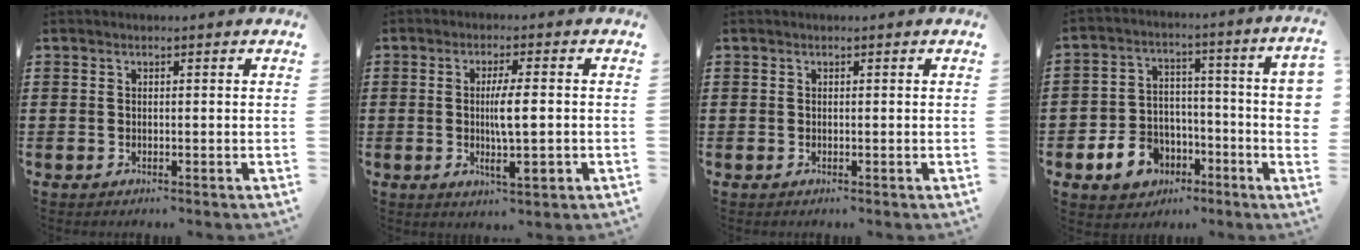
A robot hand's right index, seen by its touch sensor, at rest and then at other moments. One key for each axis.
{"total": 6.4, "fx": -0.5, "fy": 1.2, "fz": 6.2, "tx": -0.108, "ty": -0.007, "tz": -0.015}
{"total": 0.0}
{"total": 8.5, "fx": -4.2, "fy": 5.6, "fz": 4.9, "tx": -0.111, "ty": 0.019, "tz": -0.078}